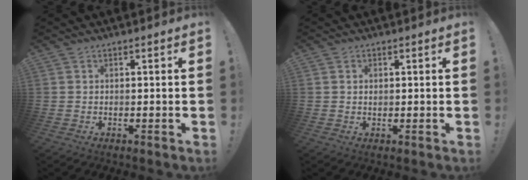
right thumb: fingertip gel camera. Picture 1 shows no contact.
{"total": 0.6, "force": [0.3, 0.5, 0.0], "torque": [0.008, -0.001, 0.004]}